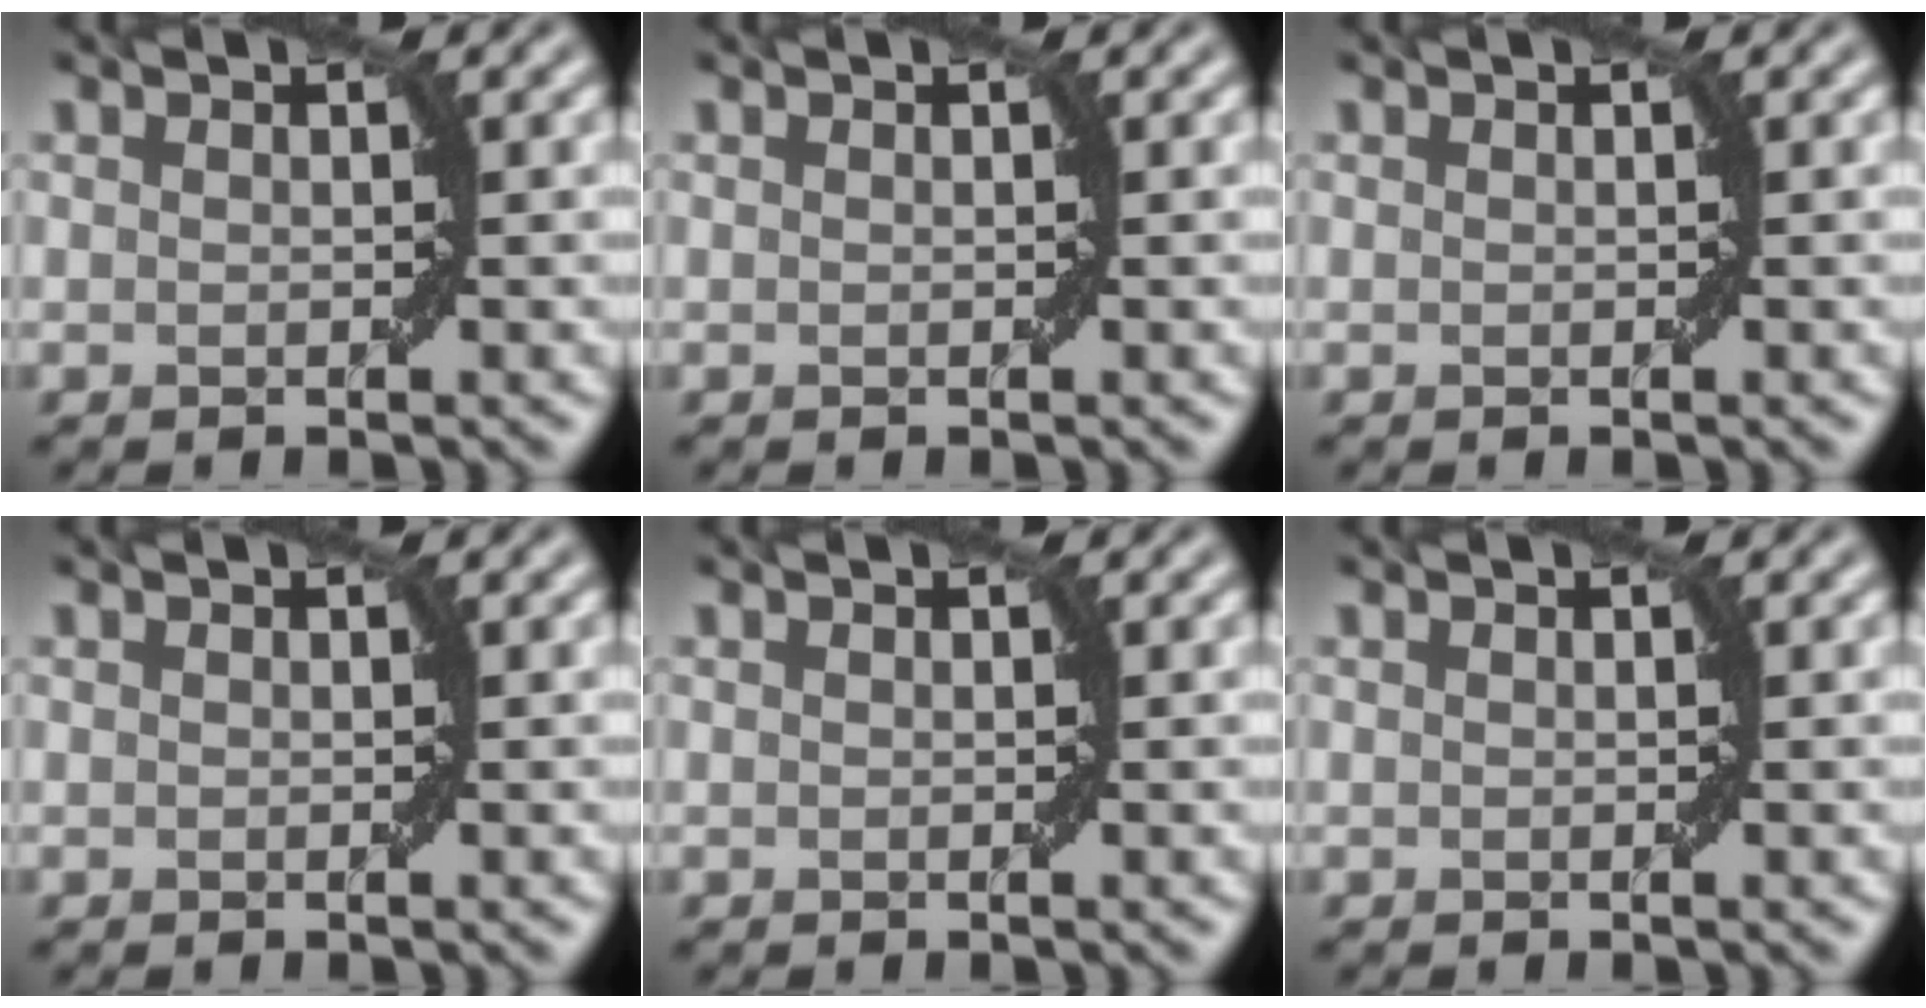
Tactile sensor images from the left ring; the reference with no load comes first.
{"total": 0.0}
{"total": 0.0}
{"total": 0.0}
{"total": 0.0}
{"total": 0.0}